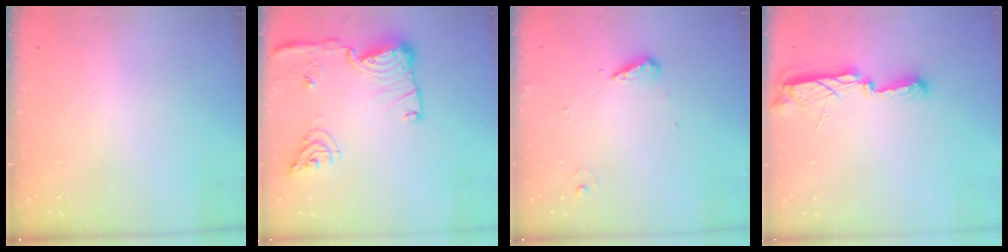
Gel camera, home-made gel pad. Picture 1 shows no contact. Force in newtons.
{"total": 15.2, "press": 14.8, "slide": 3.3}
{"total": 5.0, "press": 4.9, "slide": 0.6}
{"total": 7.5, "press": 7.5, "slide": 0.8}